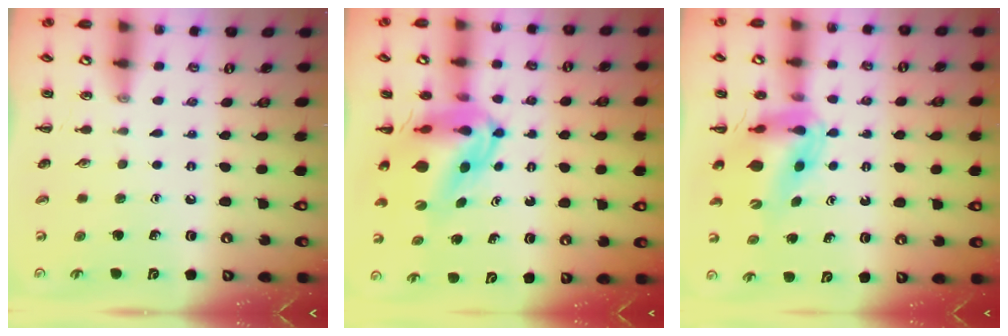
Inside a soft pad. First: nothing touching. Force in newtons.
{"total": 8.1, "press": 7.7, "slide": 2.6}
{"total": 12.6, "press": 12.0, "slide": 3.8}